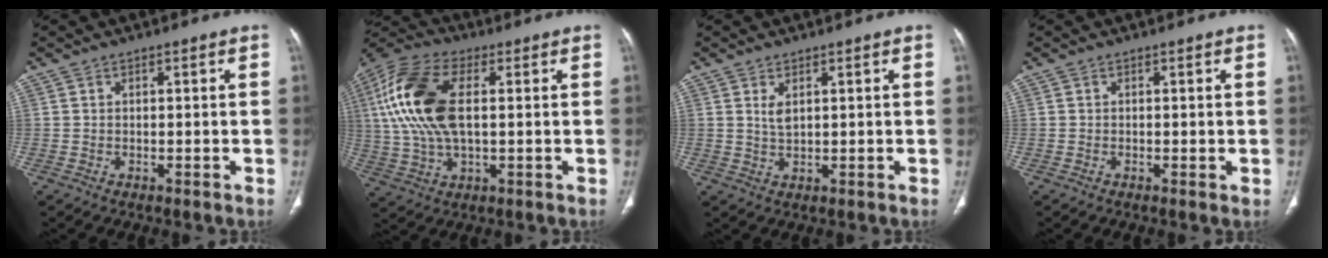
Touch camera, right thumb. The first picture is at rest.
{"total": 17.7, "force": [2.8, 9.1, 14.9], "torque": [-0.330, 0.014, 0.050]}
{"total": 2.3, "force": [1.0, 1.0, 1.8], "torque": [-0.036, -0.008, 0.027]}
{"total": 0.8, "force": [-0.2, 0.2, 0.8], "torque": [-0.012, -0.002, -0.002]}